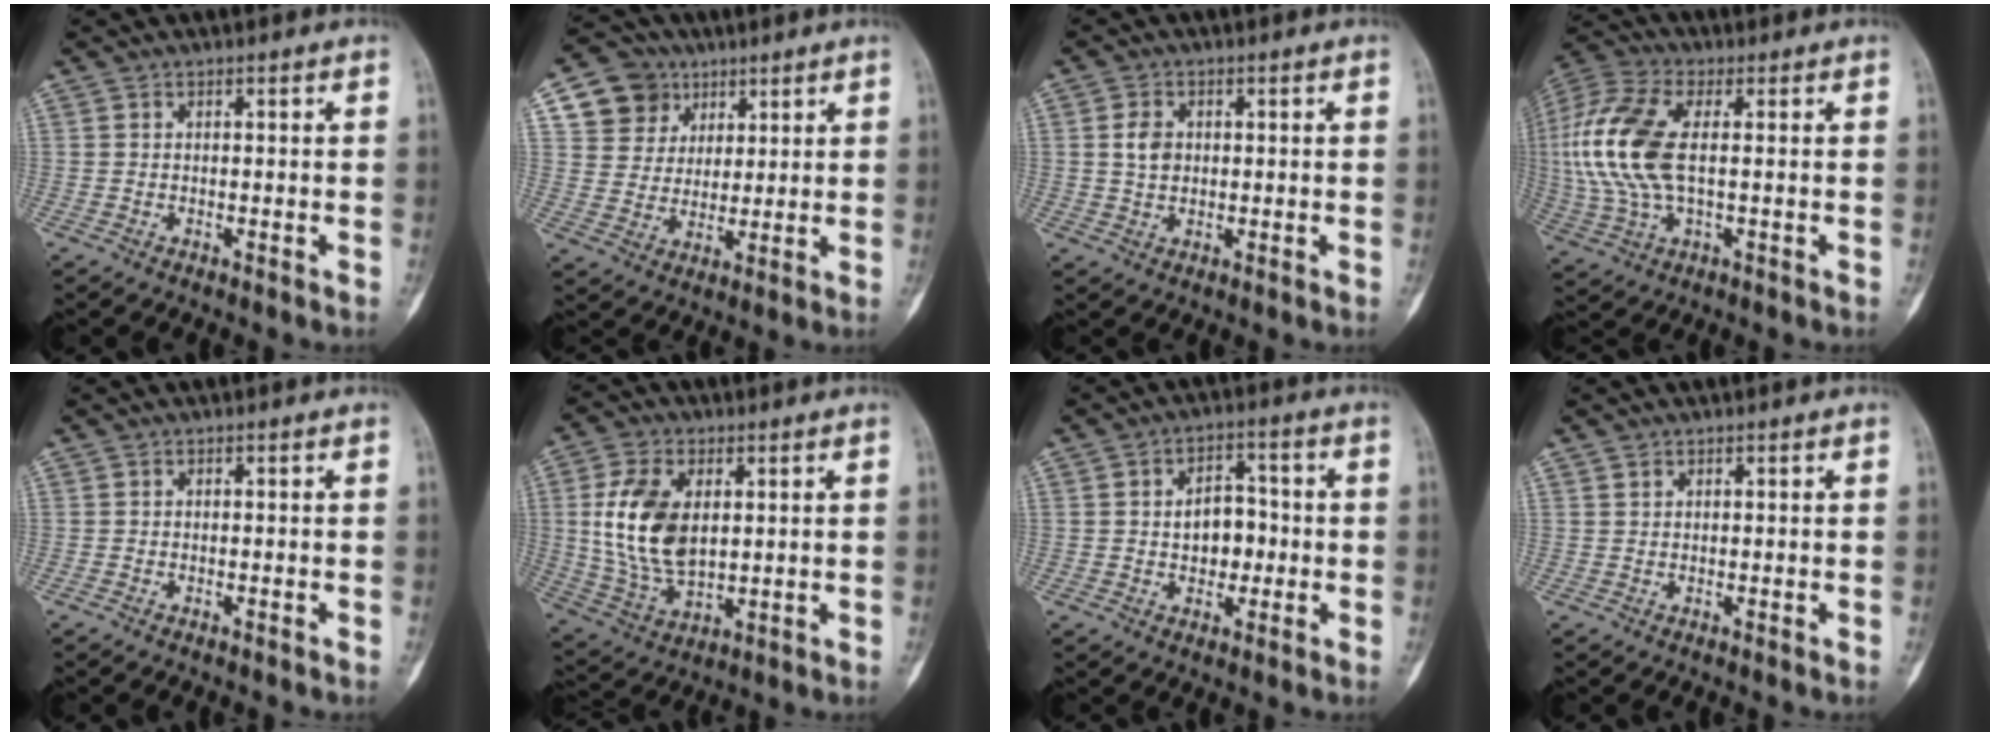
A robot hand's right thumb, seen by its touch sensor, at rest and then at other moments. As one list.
[{"total": 10.1, "force": [4.8, 8.6, 2.2], "torque": [-0.004, -0.016, 0.091]}, {"total": 3.8, "force": [0.6, 2.8, 2.5], "torque": [-0.036, -0.001, 0.010]}, {"total": 16.1, "force": [1.3, 7.8, 14.0], "torque": [-0.328, 0.012, 0.024]}, {"total": 0.0}, {"total": 14.7, "force": [2.4, 8.6, 11.6], "torque": [-0.221, -0.010, 0.054]}, {"total": 6.9, "force": [-0.5, 4.8, 4.9], "torque": [-0.038, 0.015, -0.011]}, {"total": 0.7, "force": [0.5, 0.4, 0.1], "torque": [0.002, -0.002, 0.009]}]